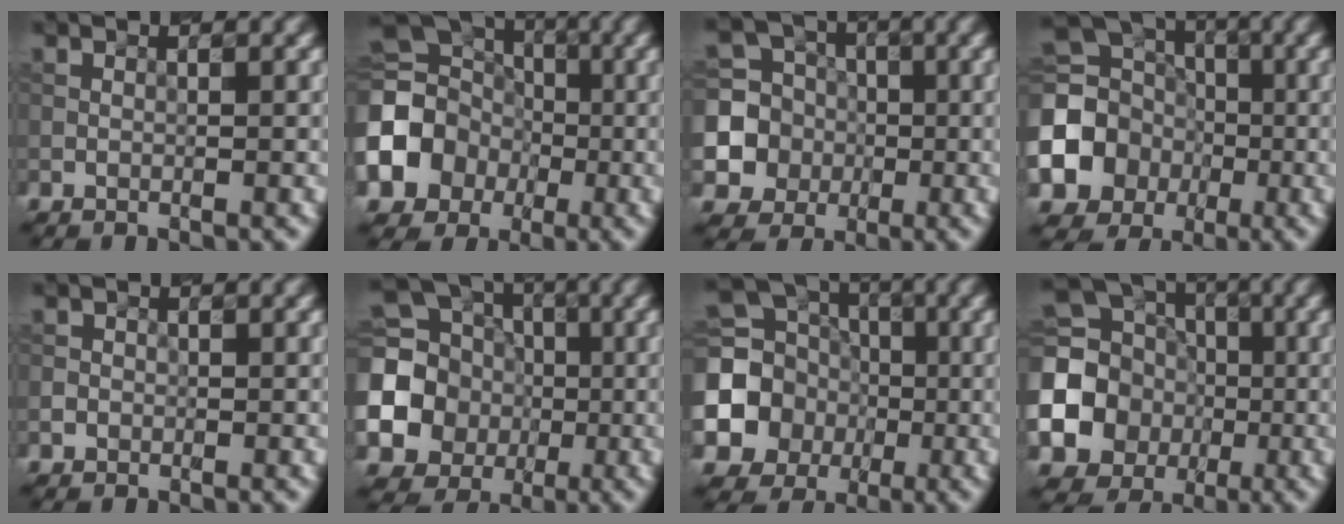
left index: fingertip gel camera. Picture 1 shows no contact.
{"total": 13.3, "force": [-2.8, 11.6, 5.9], "torque": [-0.132, -0.015, -0.083]}
{"total": 6.5, "force": [-0.9, 6.2, 2.0], "torque": [-0.038, -0.005, -0.037]}
{"total": 13.4, "force": [-2.6, 12.0, 5.2], "torque": [-0.142, -0.016, -0.072]}
{"total": 0.9, "force": [-0.3, 0.8, 0.2], "torque": [0.005, 0.002, -0.006]}
{"total": 17.3, "force": [-1.8, 16.2, 5.9], "torque": [-0.172, -0.004, -0.065]}
{"total": 13.9, "force": [-1.9, 12.8, 5.1], "torque": [-0.153, -0.010, -0.058]}
{"total": 18.1, "force": [-2.8, 16.7, 6.3], "torque": [-0.174, -0.008, -0.088]}